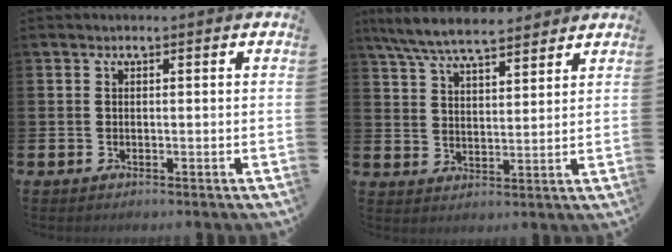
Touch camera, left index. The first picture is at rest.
{"total": 7.3, "force": [6.8, 1.4, 2.4], "torque": [-0.068, -0.026, 0.123]}